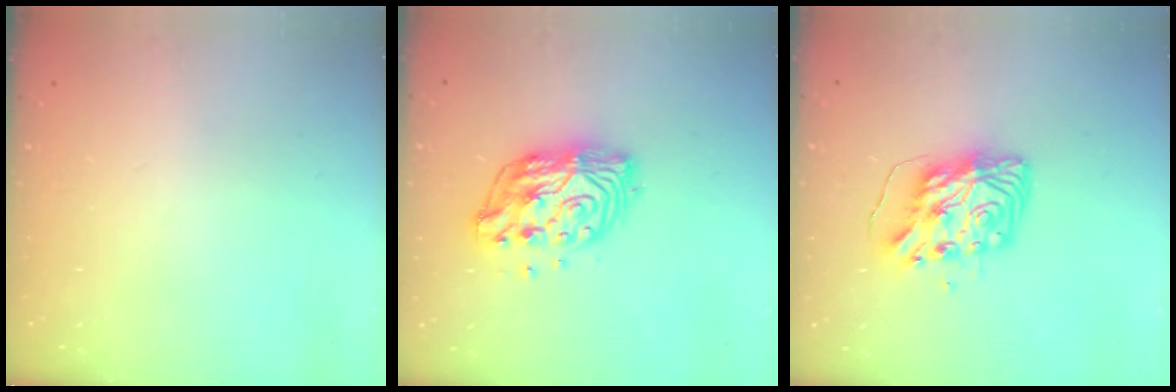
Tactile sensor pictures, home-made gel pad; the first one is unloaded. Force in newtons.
{"total": 12.5, "press": 12.5, "slide": 1.1}
{"total": 11.0, "press": 10.9, "slide": 1.6}